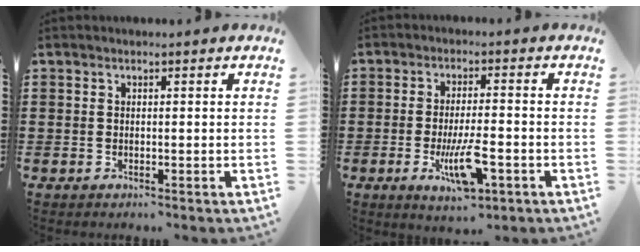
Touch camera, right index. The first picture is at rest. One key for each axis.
{"total": 8.2, "fx": -2.9, "fy": 2.4, "fz": 7.3, "tx": -0.142, "ty": -0.010, "tz": -0.049}